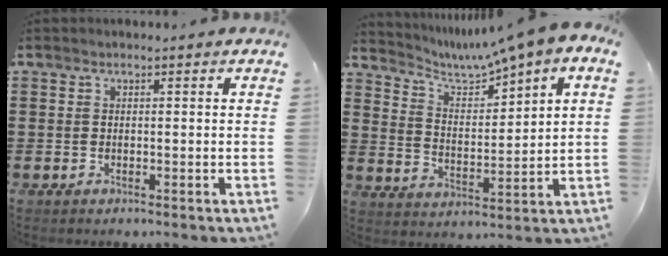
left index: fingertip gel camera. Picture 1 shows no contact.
{"total": 5.0, "force": [4.6, 0.2, 1.9], "torque": [-0.063, -0.032, 0.069]}